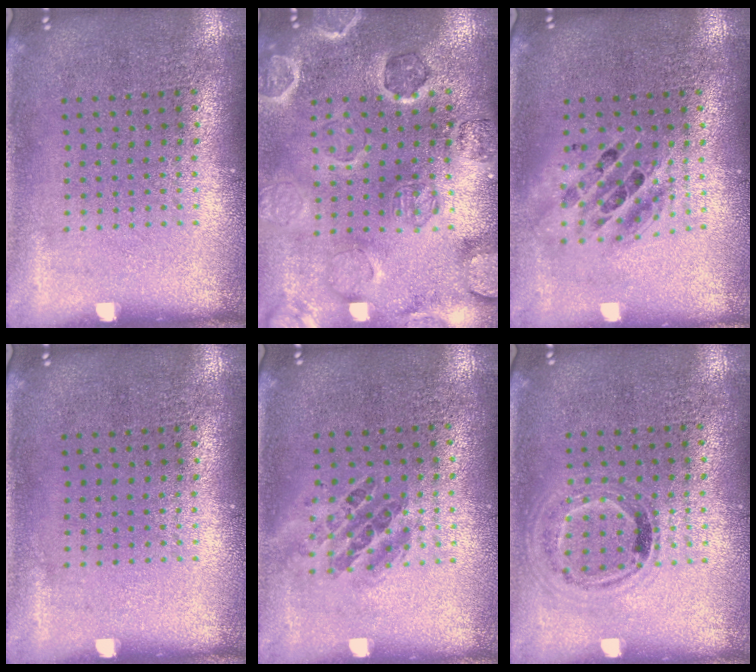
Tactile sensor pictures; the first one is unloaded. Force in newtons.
{"total": 1.6, "press": 1.6, "slide": 0.2}
{"total": 1.6, "press": 1.3, "slide": 0.8}
{"total": 0.0}
{"total": 1.0, "press": 0.9, "slide": 0.4}
{"total": 0.9, "press": 0.9, "slide": 0.3}